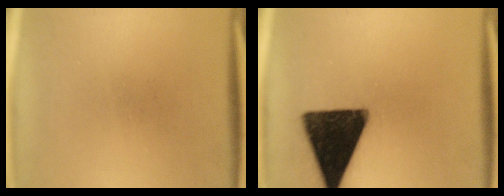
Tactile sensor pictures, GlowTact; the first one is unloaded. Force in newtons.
{"total": 17.4}